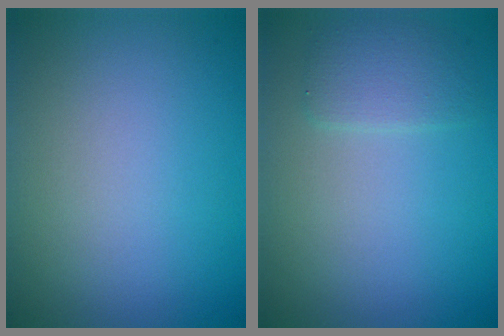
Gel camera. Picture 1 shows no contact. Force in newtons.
{"total": 2.0, "press": 2.0, "slide": 0.2}